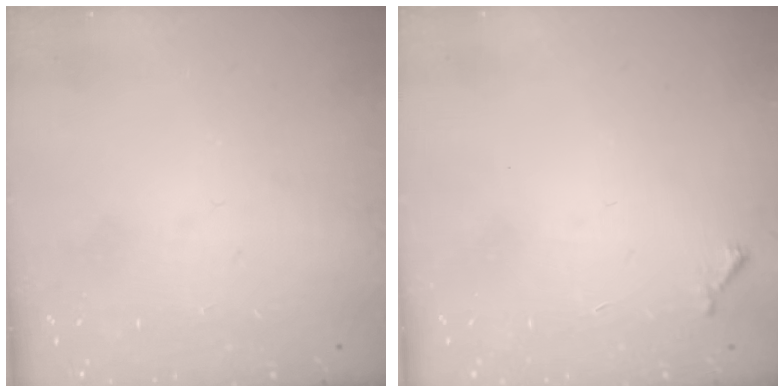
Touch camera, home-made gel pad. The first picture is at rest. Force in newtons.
{"total": 3.7, "press": 3.6, "slide": 0.5}